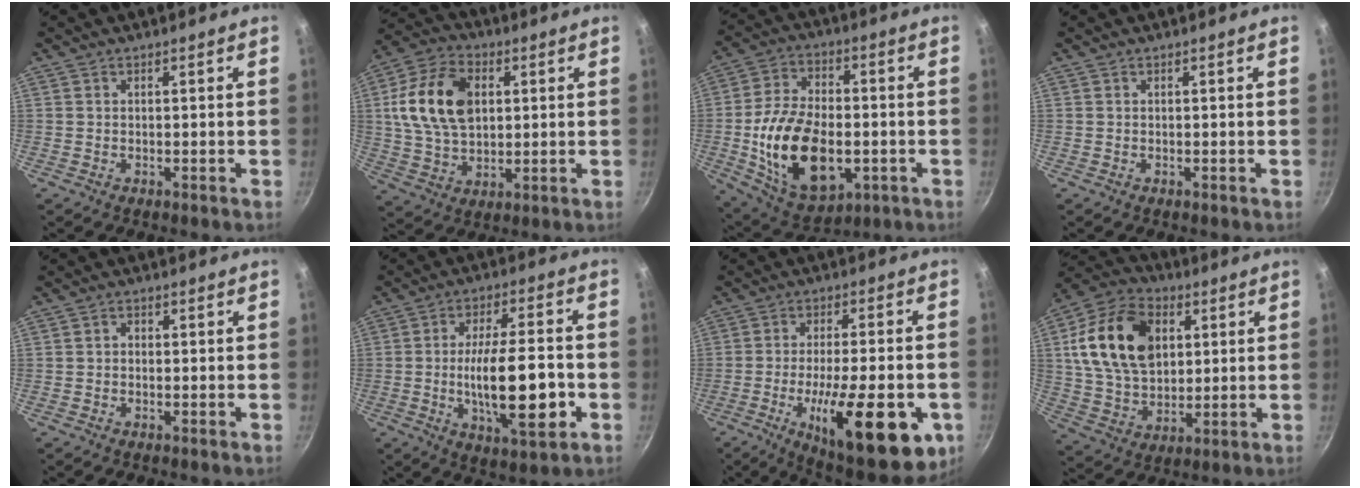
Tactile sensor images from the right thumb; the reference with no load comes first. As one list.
[{"total": 16.3, "force": [3.1, 11.0, 11.6], "torque": [-0.199, 0.002, 0.053]}, {"total": 20.7, "force": [-3.6, 12.6, 16.1], "torque": [-0.277, 0.015, -0.047]}, {"total": 0.0}, {"total": 1.4, "force": [0.0, 1.2, 0.7], "torque": [-0.010, 0.006, -0.004]}, {"total": 16.9, "force": [-3.4, 5.8, 15.5], "torque": [-0.241, 0.017, -0.051]}, {"total": 23.0, "force": [-7.7, 7.5, 20.4], "torque": [-0.272, 0.007, -0.105]}, {"total": 20.1, "force": [4.8, 13.9, 13.7], "torque": [-0.228, -0.001, 0.083]}]